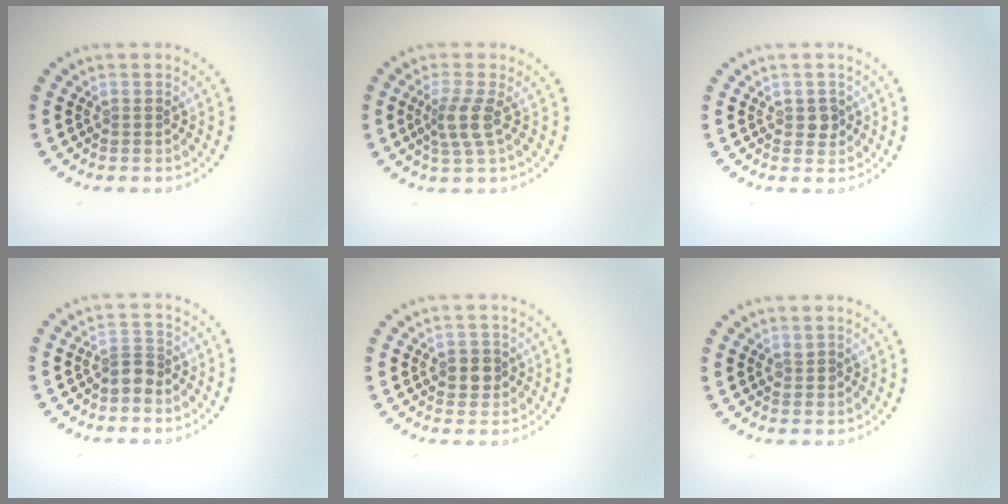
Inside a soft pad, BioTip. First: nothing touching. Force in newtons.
{"total": 2.7, "press": 2.2, "slide": 1.6}
{"total": 1.2, "press": 1.2, "slide": 0.3}
{"total": 1.9, "press": 1.5, "slide": 1.1}
{"total": 2.0, "press": 2.0, "slide": 0.6}
{"total": 0.5, "press": 0.5, "slide": 0.2}